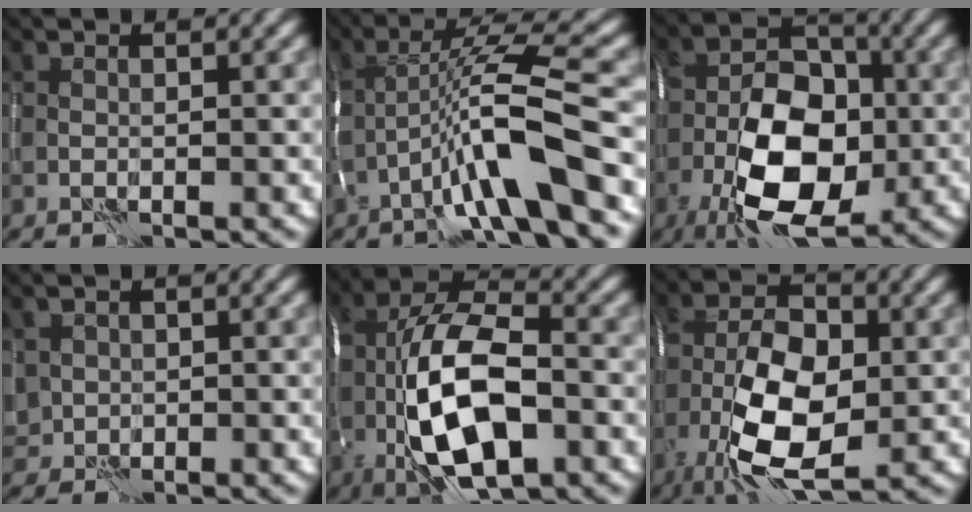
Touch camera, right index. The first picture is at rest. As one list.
[{"total": 9.5, "force": [-3.8, 1.3, 8.6], "torque": [-0.148, 0.024, -0.072]}, {"total": 10.8, "force": [-3.7, 5.6, 8.4], "torque": [-0.147, 0.005, -0.074]}, {"total": 1.6, "force": [0.4, 1.5, 0.4], "torque": [-0.010, -0.002, 0.010]}, {"total": 12.4, "force": [-3.1, 5.4, 10.8], "torque": [-0.197, 0.009, -0.066]}, {"total": 9.7, "force": [-2.8, 4.7, 8.0], "torque": [-0.154, 0.001, -0.056]}]